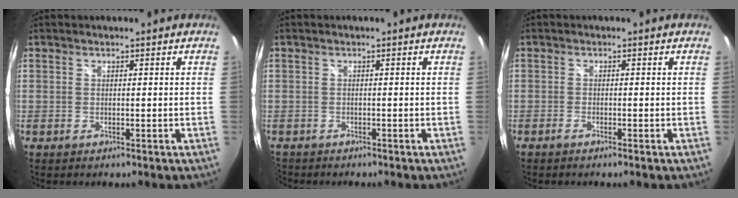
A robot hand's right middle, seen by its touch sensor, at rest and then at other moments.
{"total": 2.0, "force": [-1.7, 1.0, -0.1], "torque": [-0.005, 0.000, -0.031]}
{"total": 1.1, "force": [-1.0, -0.1, 0.6], "torque": [-0.016, -0.001, -0.021]}